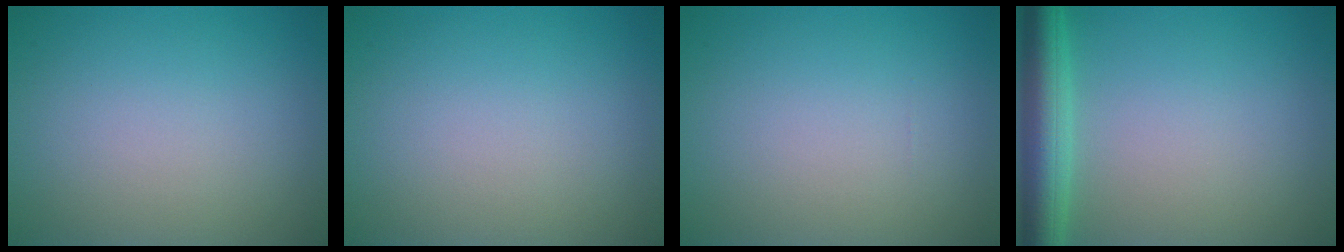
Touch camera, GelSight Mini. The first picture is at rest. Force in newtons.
{"total": 0.0}
{"total": 0.0}
{"total": 4.9, "press": 4.9, "slide": 0.3}